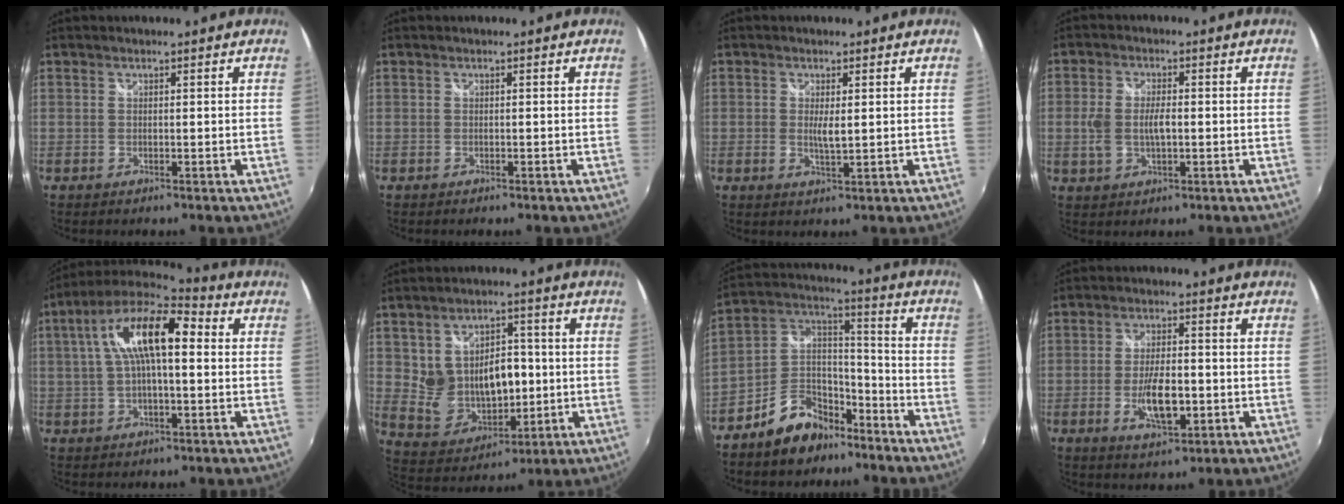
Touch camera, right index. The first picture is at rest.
{"total": 0.6, "force": [-0.5, 0.2, 0.2], "torque": [-0.006, -0.003, -0.008]}
{"total": 2.7, "force": [0.2, 0.9, 2.6], "torque": [-0.046, -0.005, 0.004]}
{"total": 6.4, "force": [-0.6, 3.5, 5.3], "torque": [-0.108, -0.002, -0.010]}
{"total": 15.2, "force": [2.4, 5.6, 13.9], "torque": [-0.251, 0.029, 0.030]}
{"total": 12.1, "force": [0.8, 9.1, 7.9], "torque": [-0.150, 0.003, 0.043]}
{"total": 12.3, "force": [-8.6, 7.1, 5.2], "torque": [-0.109, 0.056, -0.140]}
{"total": 8.4, "force": [-2.1, 3.3, 7.4], "torque": [-0.144, -0.007, -0.034]}